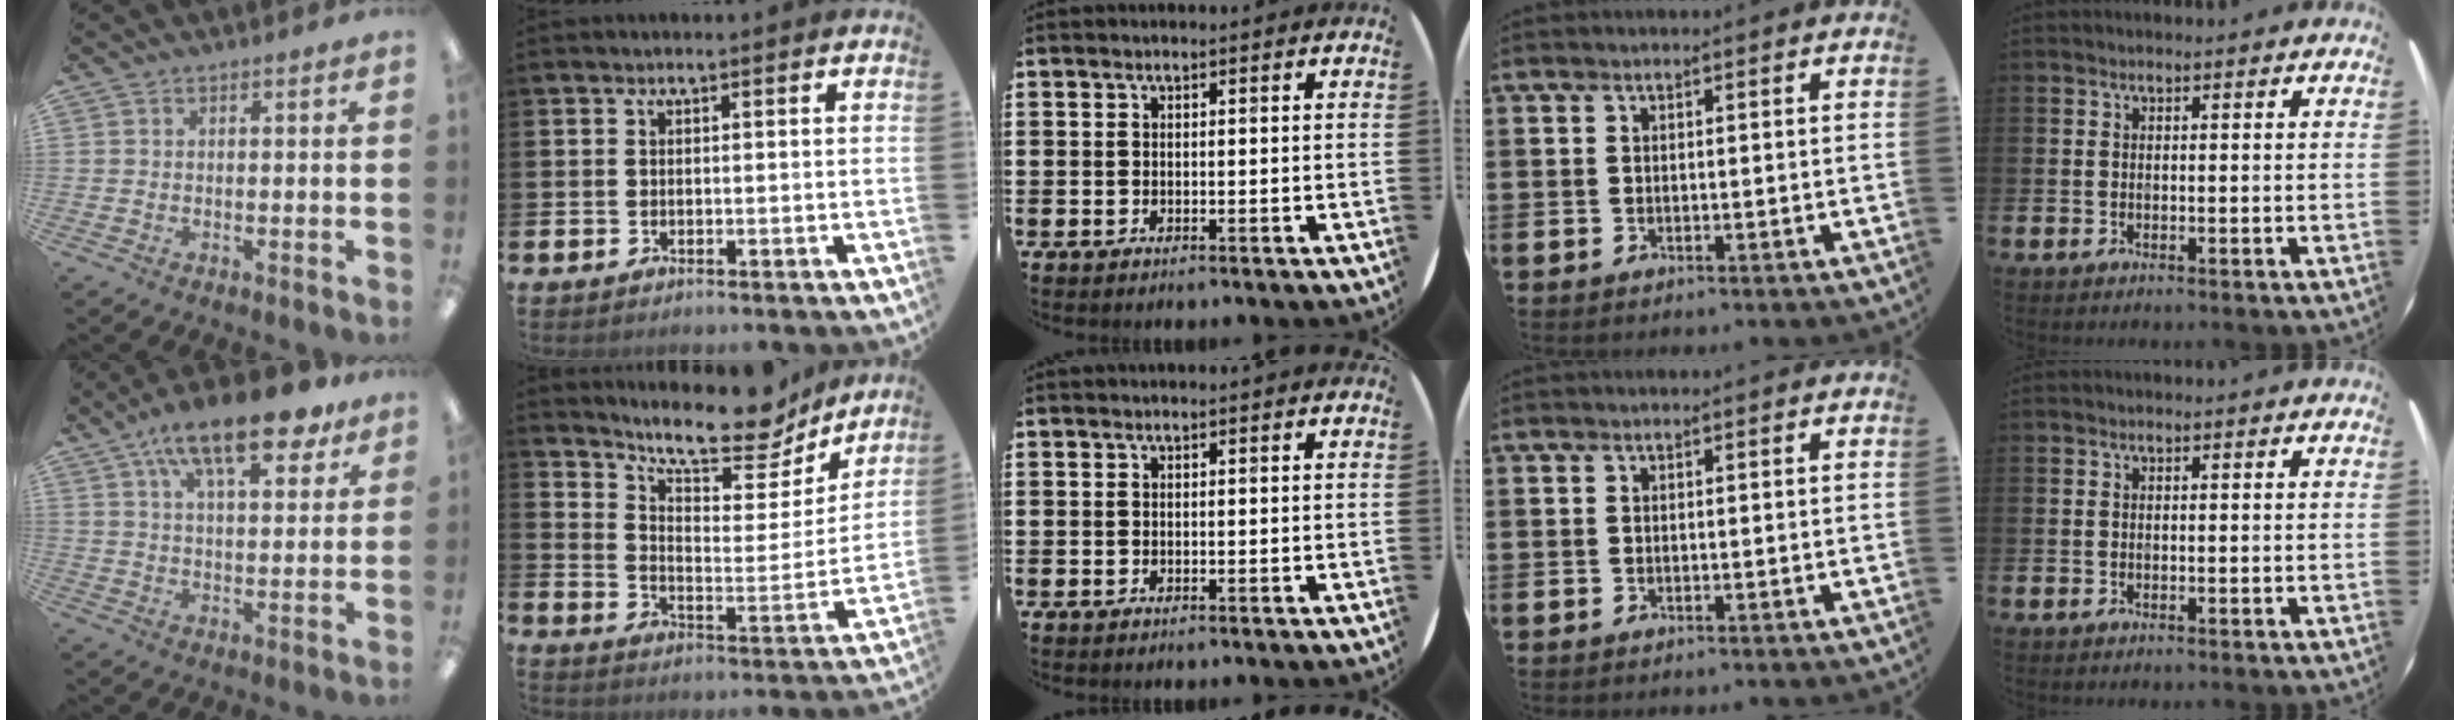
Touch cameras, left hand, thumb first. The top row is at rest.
{"thumb": {"total": 16.5, "force": [10.3, 6.4, 11.2], "torque": [-0.178, -0.040, 0.171]}, "index": {"total": 12.1, "force": [10.8, 3.1, 4.4], "torque": [-0.081, -0.081, 0.187]}}